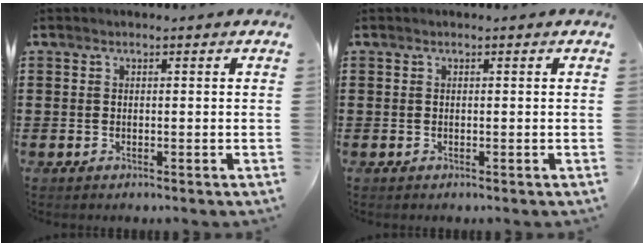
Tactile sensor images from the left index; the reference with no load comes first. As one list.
[{"total": 0.0}]